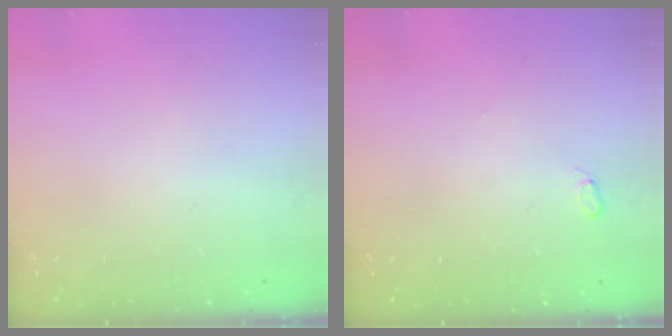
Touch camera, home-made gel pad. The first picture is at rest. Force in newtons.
{"total": 3.5, "press": 3.5, "slide": 0.5}